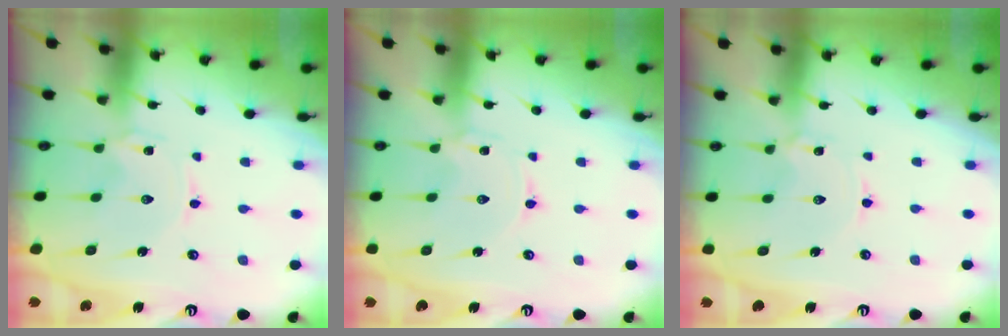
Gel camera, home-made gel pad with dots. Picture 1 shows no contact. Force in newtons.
{"total": 0.0}
{"total": 0.9, "press": 0.9, "slide": 0.1}